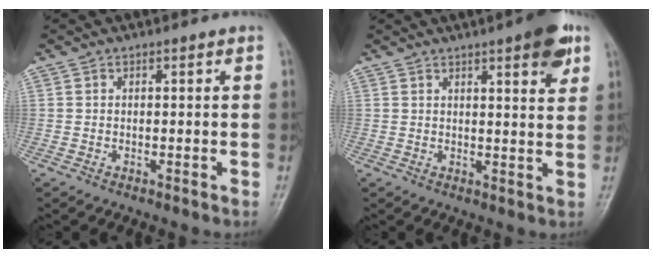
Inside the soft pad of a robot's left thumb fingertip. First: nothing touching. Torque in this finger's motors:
{"motor_torque": [1.35, 1.09, 1.10, -0.59, 0.02]}